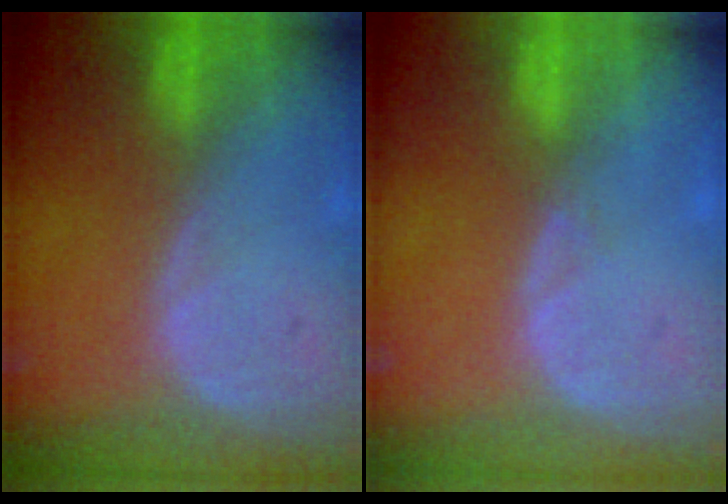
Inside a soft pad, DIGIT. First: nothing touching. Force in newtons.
{"total": 0.6, "press": 0.6, "slide": 0.2}